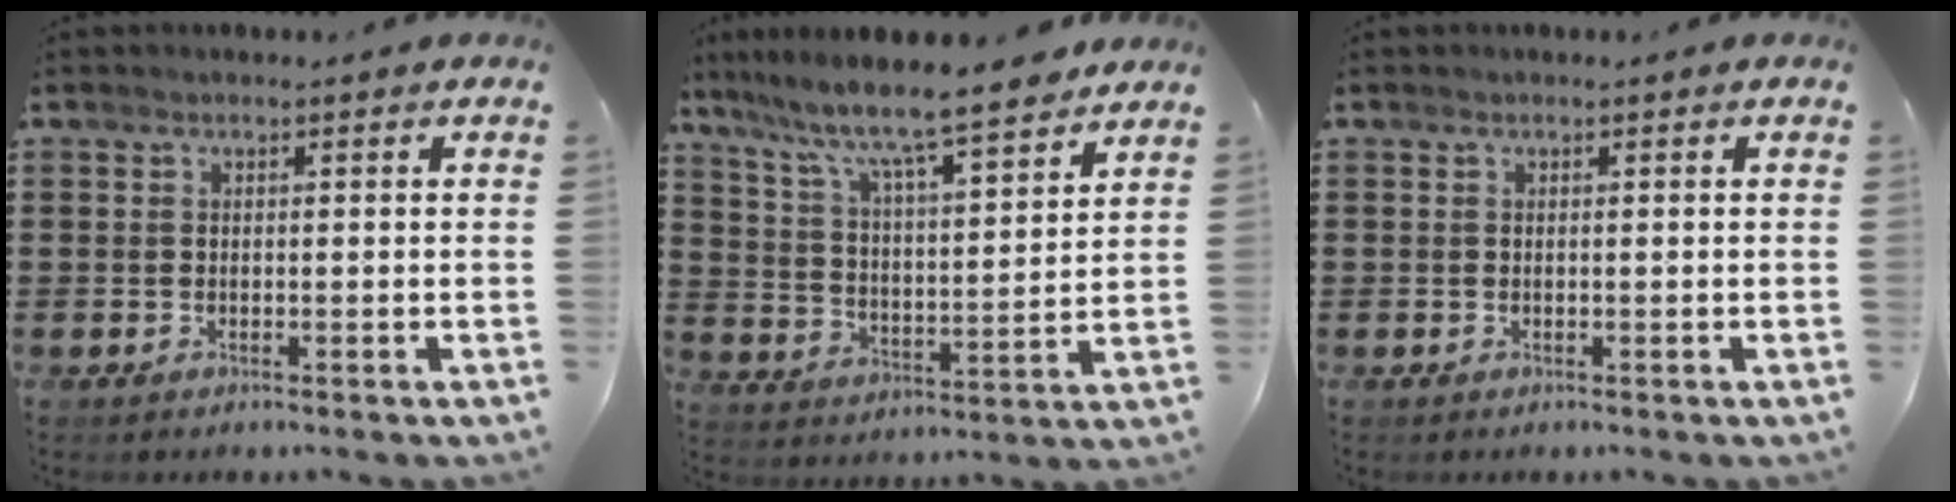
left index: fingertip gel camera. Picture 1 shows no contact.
{"total": 7.5, "force": [6.7, 0.4, 3.4], "torque": [-0.095, -0.046, 0.108]}
{"total": 0.0}